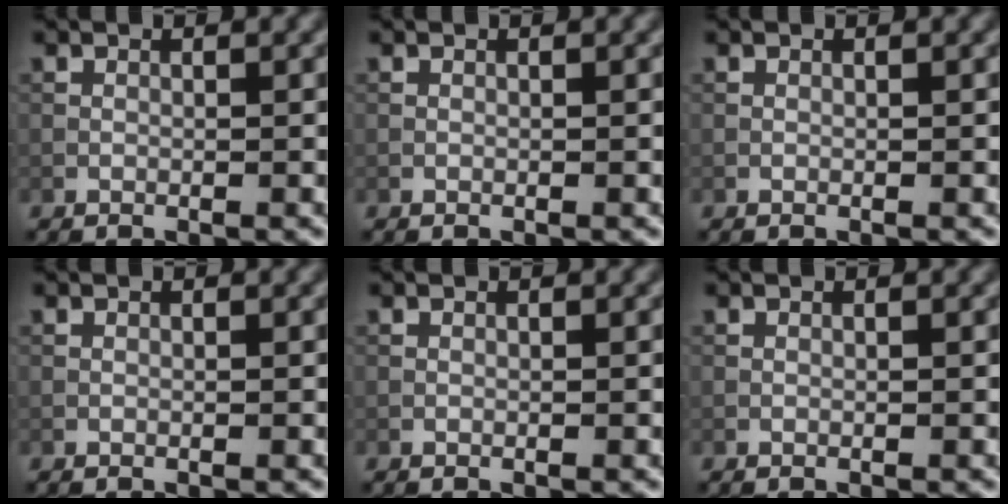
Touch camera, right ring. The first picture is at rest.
{"total": 0.0}
{"total": 0.0}
{"total": 0.0}
{"total": 0.0}
{"total": 0.0}